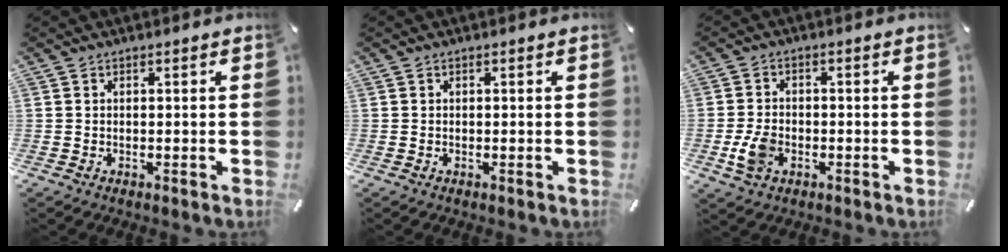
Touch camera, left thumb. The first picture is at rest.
{"total": 0.0}
{"total": 6.3, "force": [-1.9, 4.6, 3.9], "torque": [-0.089, 0.005, -0.034]}